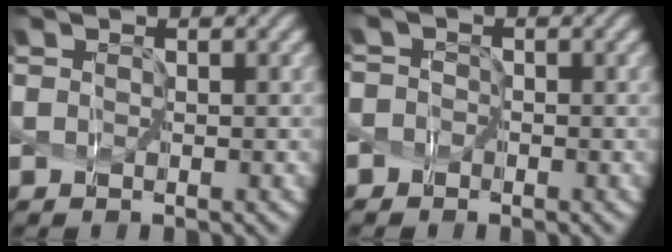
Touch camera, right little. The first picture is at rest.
{"total": 1.8, "force": [-1.0, 1.5, 0.1], "torque": [0.007, 0.013, -0.031]}